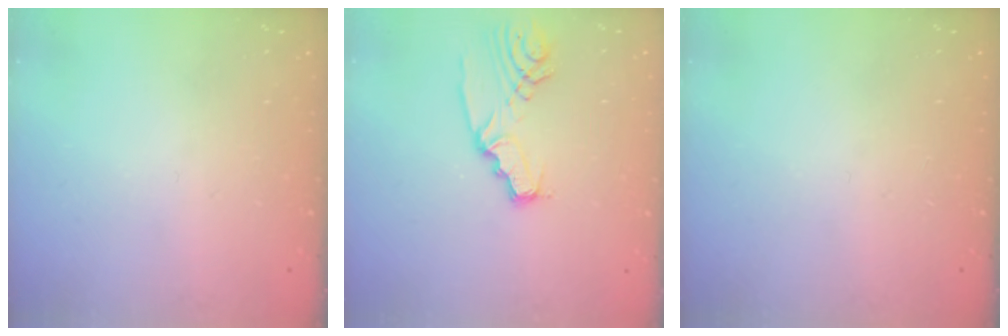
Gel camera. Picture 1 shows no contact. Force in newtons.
{"total": 7.0, "press": 7.0, "slide": 0.6}
{"total": 0.0}